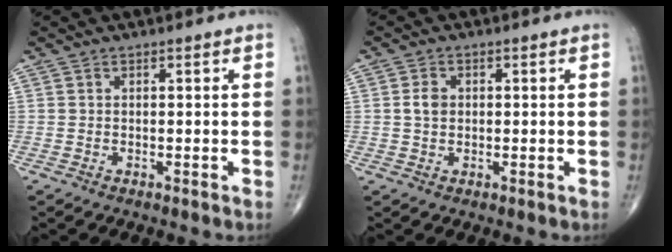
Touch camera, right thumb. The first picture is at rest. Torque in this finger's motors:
{"motor_torque": [-0.46, 0.38, 0.36, -0.05, -0.01]}